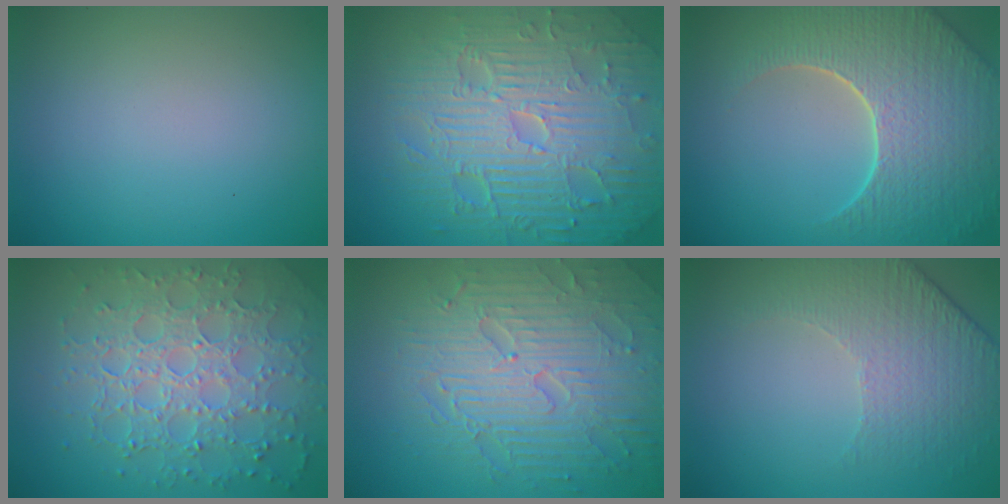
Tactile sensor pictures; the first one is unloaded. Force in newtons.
{"total": 11.2, "press": 7.3, "slide": 8.5}
{"total": 8.7, "press": 6.0, "slide": 6.3}
{"total": 7.6, "press": 5.6, "slide": 5.1}
{"total": 8.7, "press": 6.2, "slide": 6.1}
{"total": 4.8, "press": 3.4, "slide": 3.4}